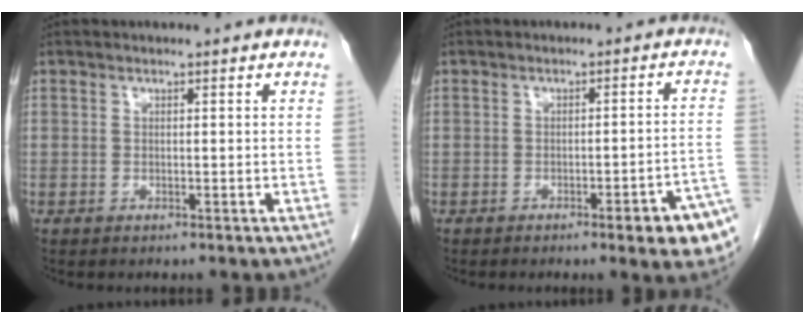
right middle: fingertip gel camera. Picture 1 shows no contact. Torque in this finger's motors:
{"motor_torque": [1.16, -0.82, 0.42, 0.08]}